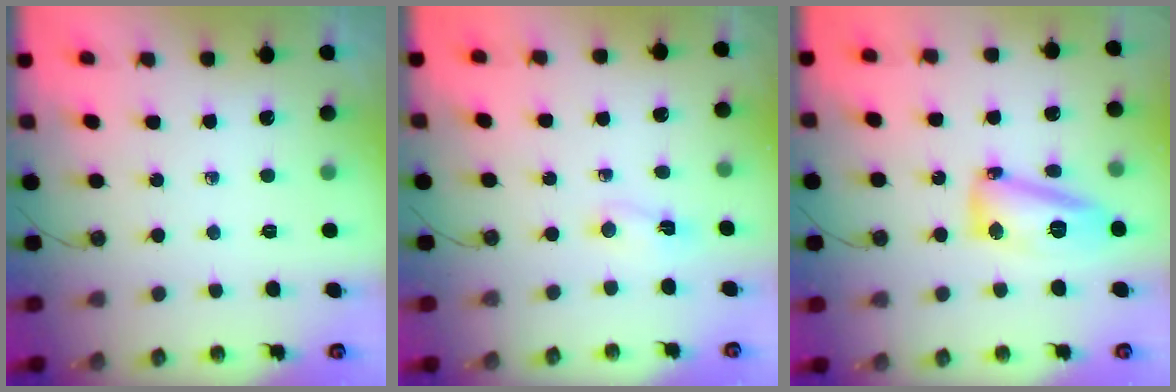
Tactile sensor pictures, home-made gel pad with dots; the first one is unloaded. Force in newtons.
{"total": 15.4, "press": 3.2, "slide": 15.1}
{"total": 13.4, "press": 13.3, "slide": 1.2}